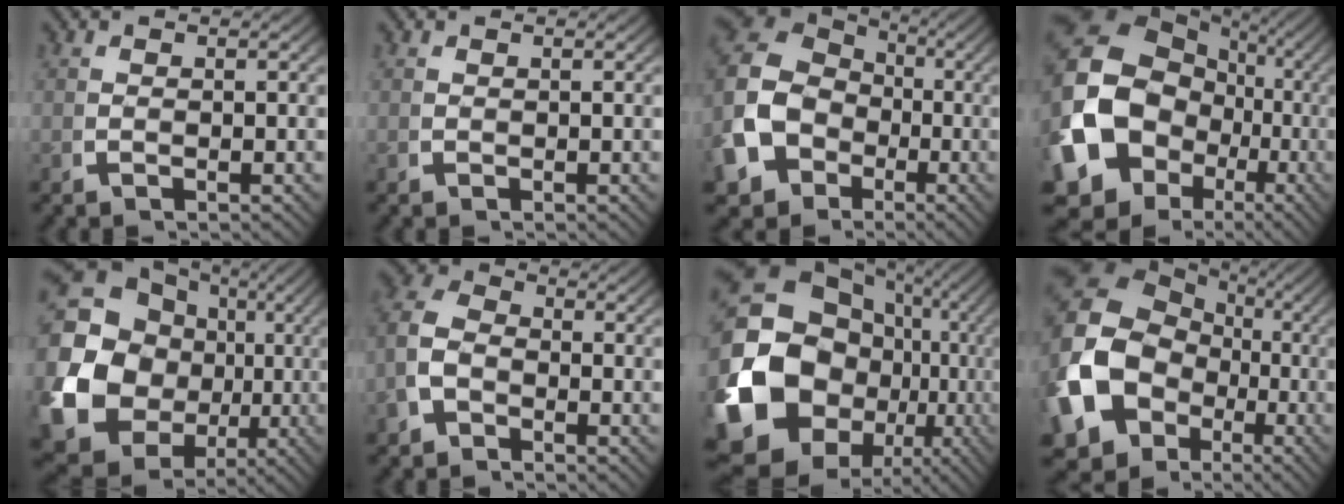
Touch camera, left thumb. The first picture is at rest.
{"total": 0.0}
{"total": 10.4, "force": [-0.3, 9.1, 5.2], "torque": [-0.123, -0.036, 0.009]}
{"total": 20.0, "force": [-2.0, 16.1, 11.6], "torque": [-0.250, -0.093, 0.002]}
{"total": 17.9, "force": [-2.0, 15.7, 8.4], "torque": [-0.238, -0.088, -0.009]}
{"total": 4.6, "force": [-0.1, 4.1, 2.1], "torque": [-0.044, -0.012, -0.006]}
{"total": 21.4, "force": [-2.1, 16.7, 13.3], "torque": [-0.286, -0.076, -0.011]}
{"total": 16.0, "force": [-1.4, 13.0, 9.2], "torque": [-0.214, -0.076, 0.010]}